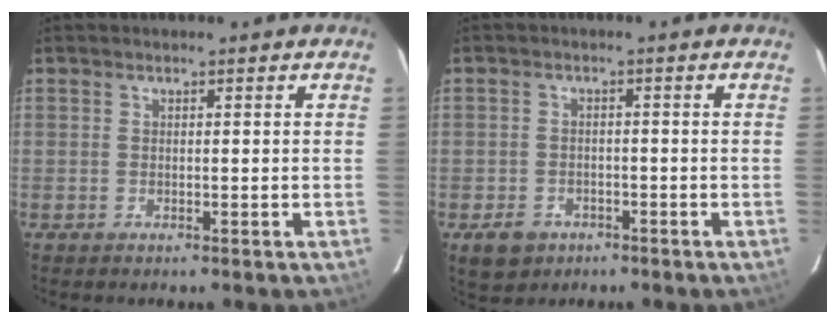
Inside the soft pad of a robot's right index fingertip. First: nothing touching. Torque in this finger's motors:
{"motor_torque": [-0.07, -0.08, -0.38, -0.15]}